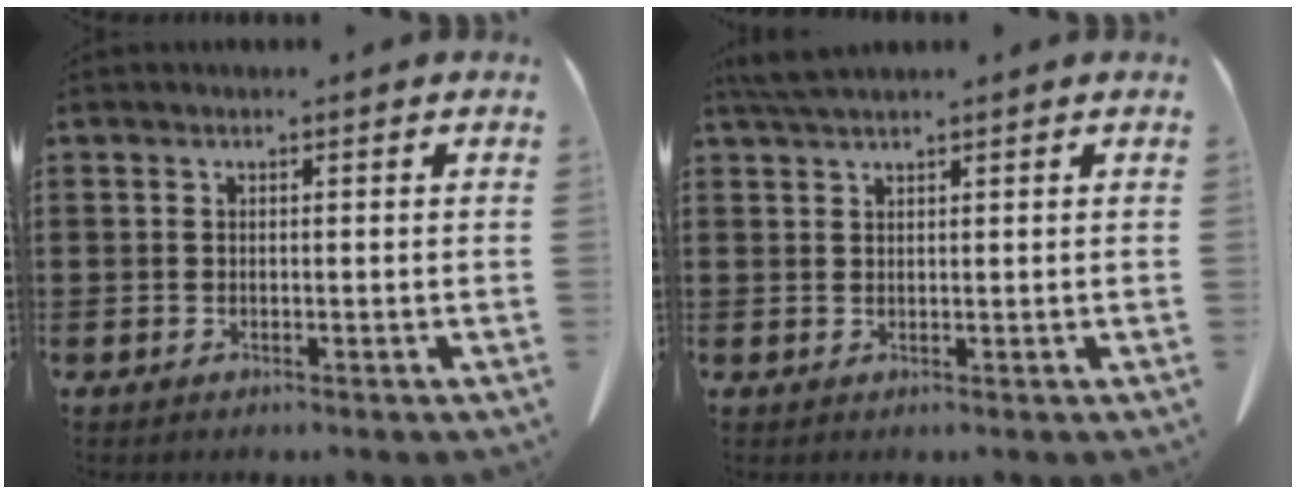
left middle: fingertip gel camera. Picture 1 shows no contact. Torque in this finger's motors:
{"motor_torque": [0.63, 0.51, 0.07, 0.04]}